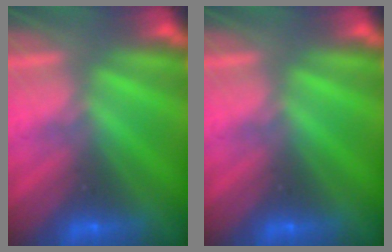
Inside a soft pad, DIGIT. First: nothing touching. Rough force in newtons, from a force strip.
{"total": 0.0}